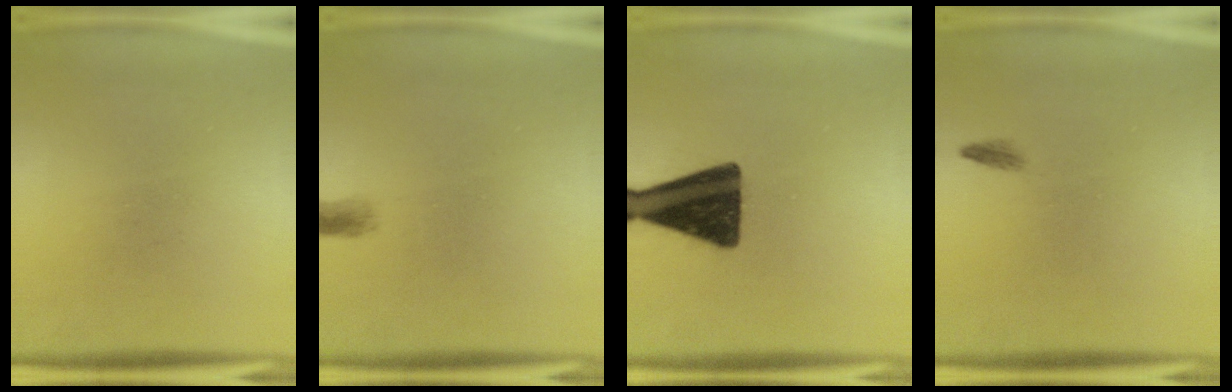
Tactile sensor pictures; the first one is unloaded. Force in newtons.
{"total": 1.4}
{"total": 16.5}
{"total": 0.7}